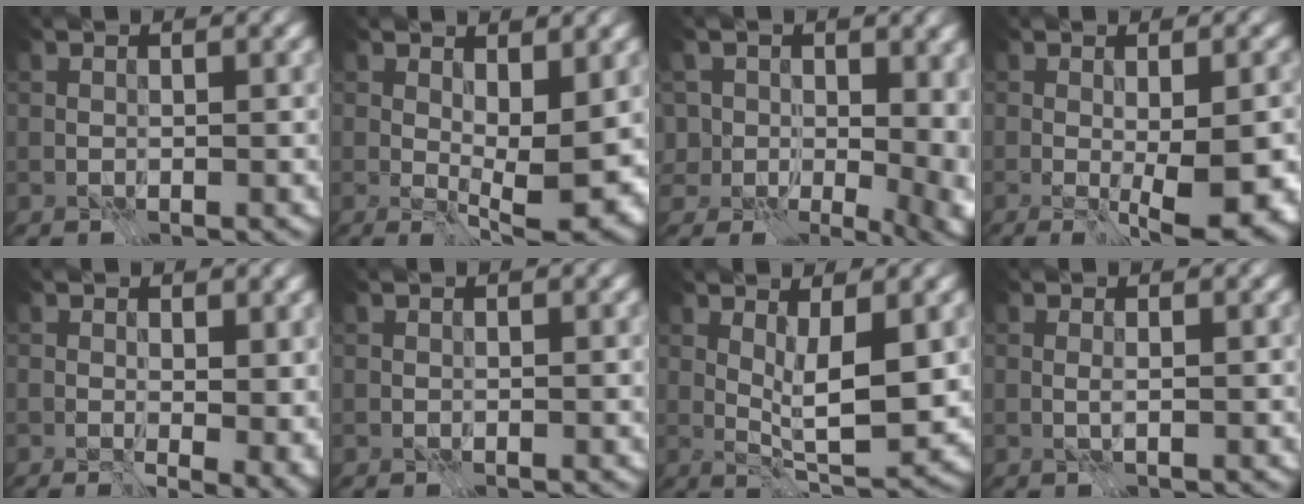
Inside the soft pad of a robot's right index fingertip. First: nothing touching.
{"total": 6.6, "force": [1.4, 2.1, 6.1], "torque": [-0.096, -0.011, 0.027]}
{"total": 8.8, "force": [0.7, 6.8, 5.6], "torque": [-0.078, -0.019, 0.019]}
{"total": 6.8, "force": [-1.9, 1.2, 6.4], "torque": [-0.093, -0.017, -0.023]}
{"total": 4.8, "force": [0.4, 2.3, 4.2], "torque": [-0.053, -0.012, 0.013]}
{"total": 0.0}
{"total": 5.2, "force": [0.9, 1.2, 5.0], "torque": [-0.083, -0.014, 0.018]}
{"total": 0.6, "force": [-0.2, -0.3, 0.5], "torque": [-0.012, -0.002, -0.006]}